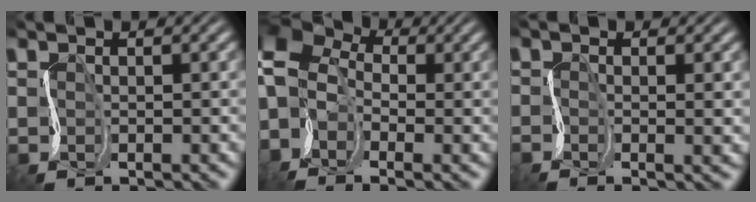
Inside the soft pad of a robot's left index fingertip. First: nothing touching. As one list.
[{"total": 9.3, "force": [-1.9, 6.1, 6.8], "torque": [-0.113, 0.027, -0.063]}, {"total": 1.7, "force": [0.2, 0.2, 1.7], "torque": [-0.016, 0.004, -0.007]}]